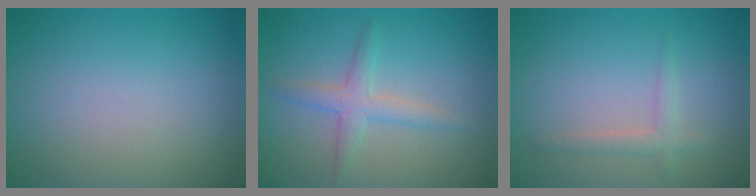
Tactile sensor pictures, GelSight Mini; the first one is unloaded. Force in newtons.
{"total": 2.5, "press": 2.5, "slide": 0.1}
{"total": 1.6, "press": 1.6, "slide": 0.1}